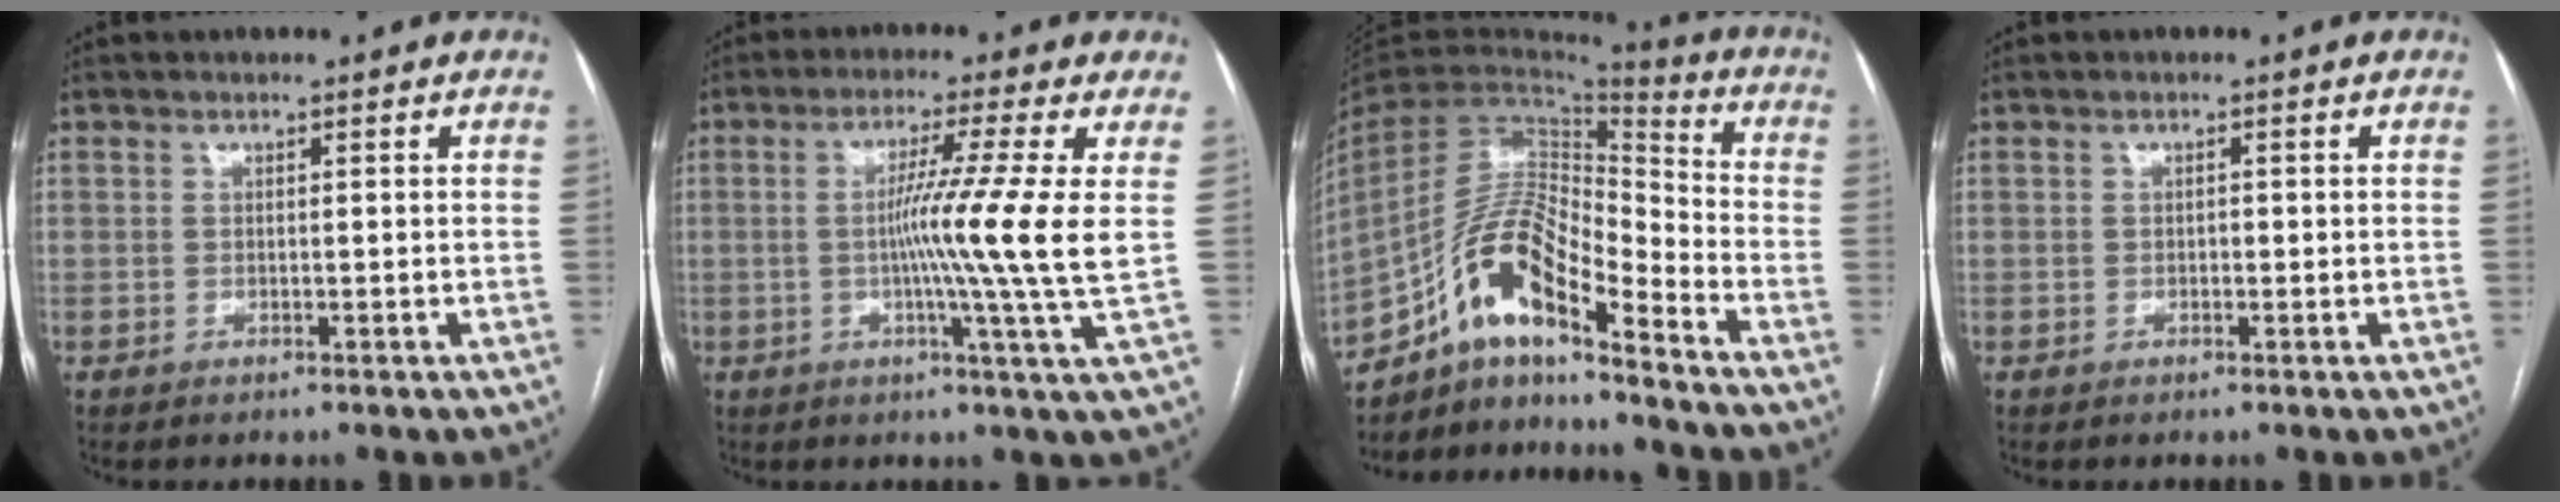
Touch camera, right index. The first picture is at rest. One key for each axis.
{"total": 10.8, "fx": 0.4, "fy": -3.0, "fz": 10.4, "tx": -0.178, "ty": -0.013, "tz": 0.006}
{"total": 14.6, "fx": -9.8, "fy": 3.1, "fz": 10.4, "tx": -0.199, "ty": 0.027, "tz": -0.174}
{"total": 0.6, "fx": -0.1, "fy": 0.3, "fz": 0.5, "tx": -0.009, "ty": 0.001, "tz": -0.002}